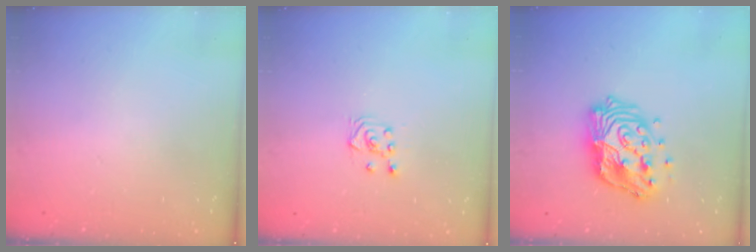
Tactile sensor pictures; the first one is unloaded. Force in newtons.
{"total": 3.9, "press": 3.8, "slide": 0.7}
{"total": 15.9, "press": 15.9, "slide": 1.1}